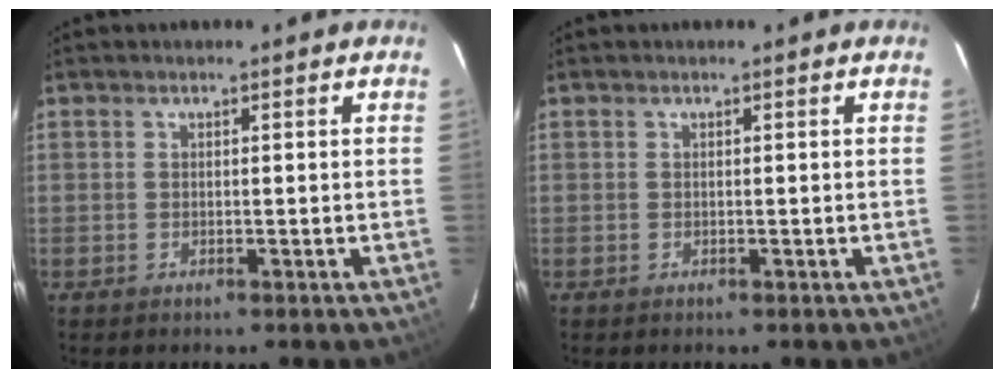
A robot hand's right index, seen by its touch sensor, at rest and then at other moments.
{"total": 0.0}